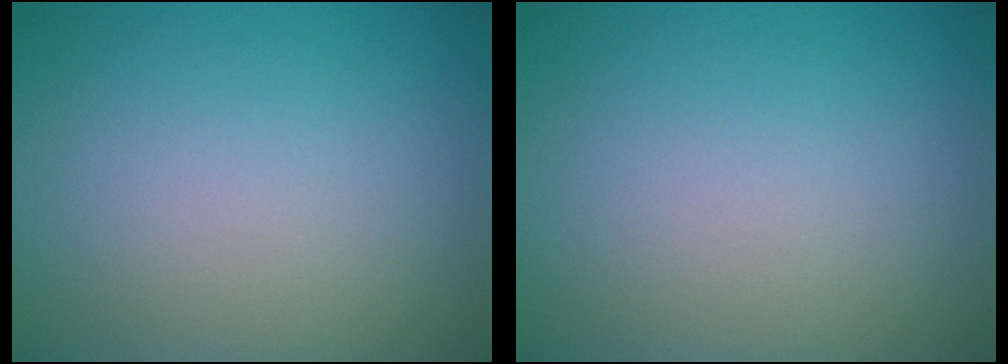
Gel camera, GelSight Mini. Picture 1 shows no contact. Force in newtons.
{"total": 0.0}